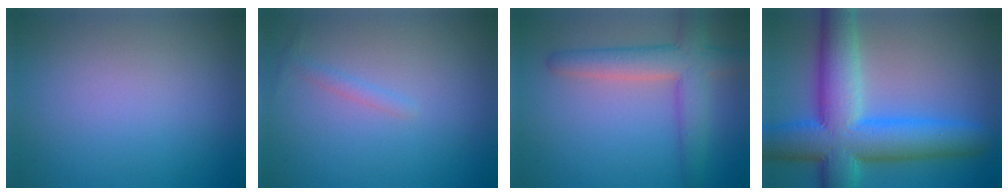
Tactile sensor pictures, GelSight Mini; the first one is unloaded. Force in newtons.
{"total": 0.9, "press": 0.9, "slide": 0.0}
{"total": 5.4, "press": 5.4, "slide": 0.4}
{"total": 11.8, "press": 11.7, "slide": 0.3}